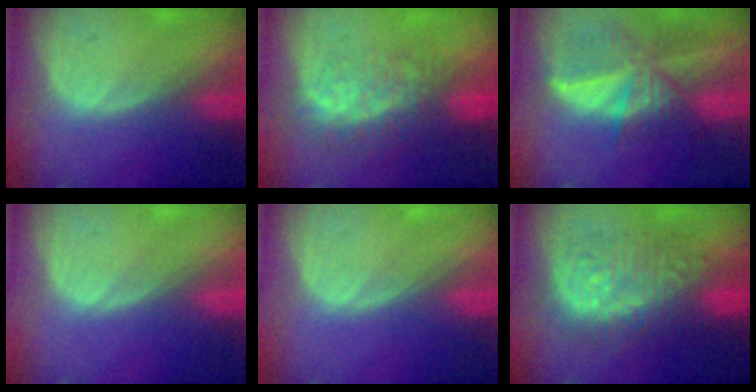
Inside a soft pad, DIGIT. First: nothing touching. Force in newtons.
{"total": 7.7, "press": 7.3, "slide": 2.7}
{"total": 9.4, "press": 8.2, "slide": 4.6}
{"total": 0.0}
{"total": 0.0}
{"total": 9.8, "press": 9.8, "slide": 0.4}